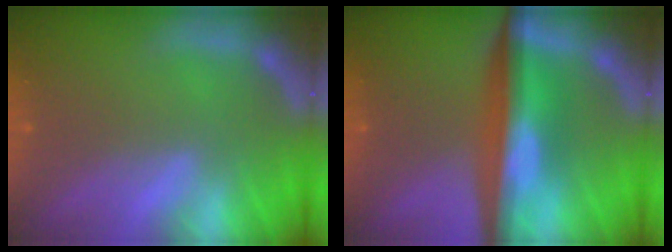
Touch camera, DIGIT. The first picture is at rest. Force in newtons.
{"total": 8.6}